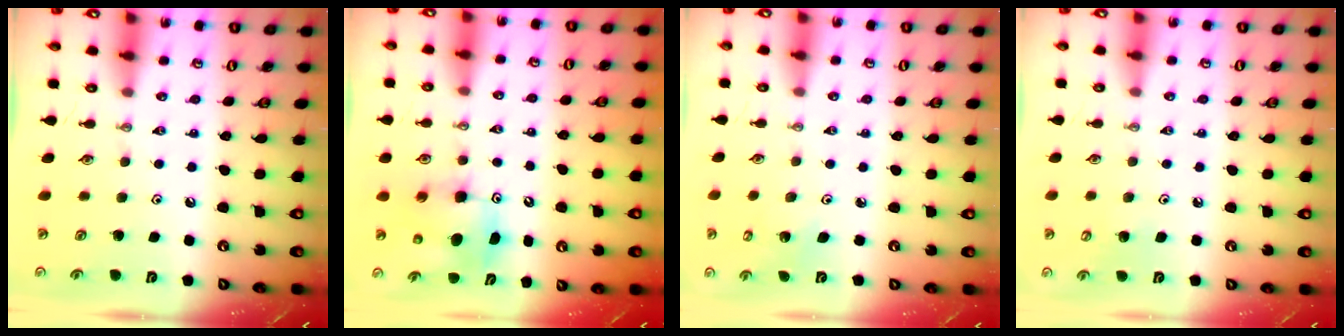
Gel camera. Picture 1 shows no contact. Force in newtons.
{"total": 7.7, "press": 7.4, "slide": 2.0}
{"total": 2.0, "press": 2.0, "slide": 0.2}
{"total": 4.4, "press": 4.3, "slide": 1.1}